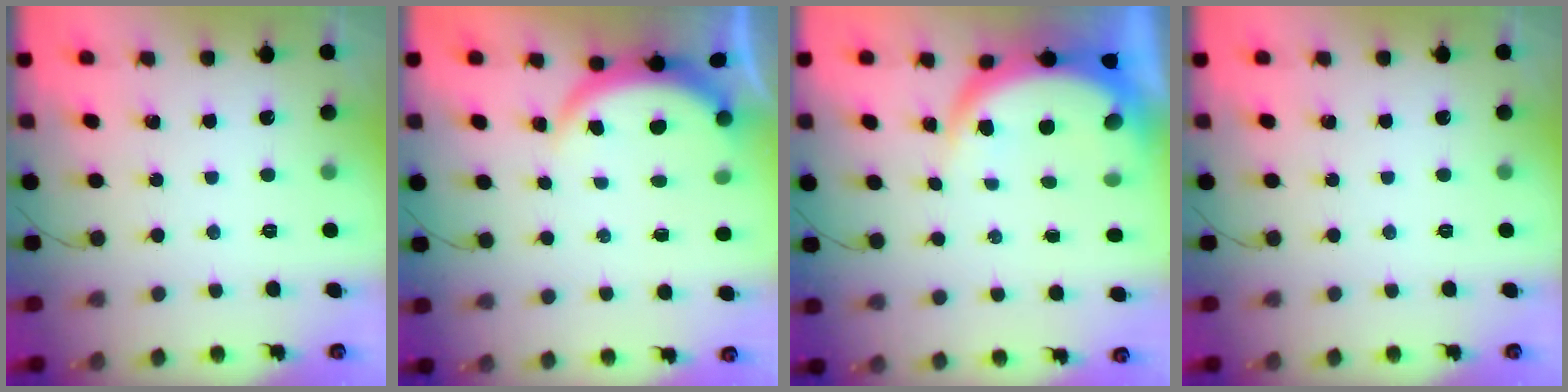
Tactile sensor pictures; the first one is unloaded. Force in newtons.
{"total": 3.8, "press": 3.8, "slide": 0.3}
{"total": 7.1, "press": 7.0, "slide": 1.0}
{"total": 0.0}